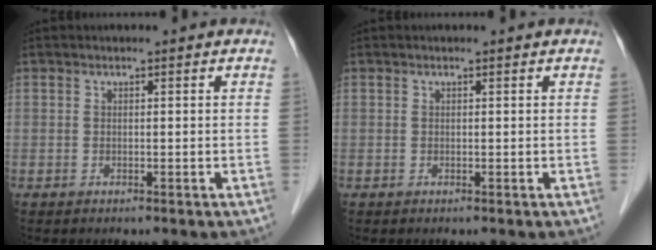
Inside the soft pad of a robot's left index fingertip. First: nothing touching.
{"total": 0.0}